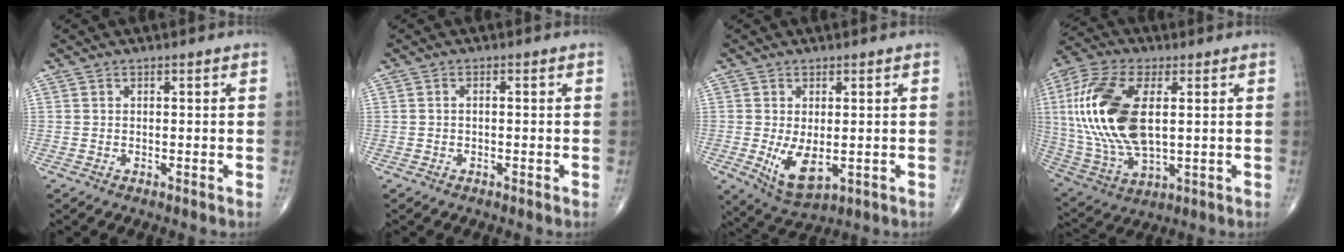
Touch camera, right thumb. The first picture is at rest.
{"total": 0.6, "force": [-0.2, 0.3, 0.5], "torque": [-0.010, 0.001, -0.005]}
{"total": 7.0, "force": [-0.9, 3.4, 6.0], "torque": [-0.104, -0.019, -0.001]}
{"total": 21.2, "force": [2.9, 10.6, 18.1], "torque": [-0.393, -0.009, 0.056]}